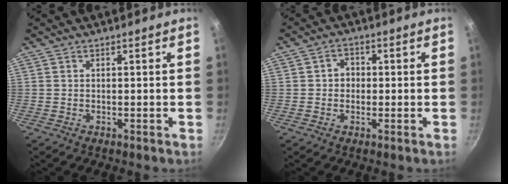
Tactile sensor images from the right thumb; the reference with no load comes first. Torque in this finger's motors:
{"motor_torque": [0.01, 0.07, 0.14, 0.42, 0.05]}